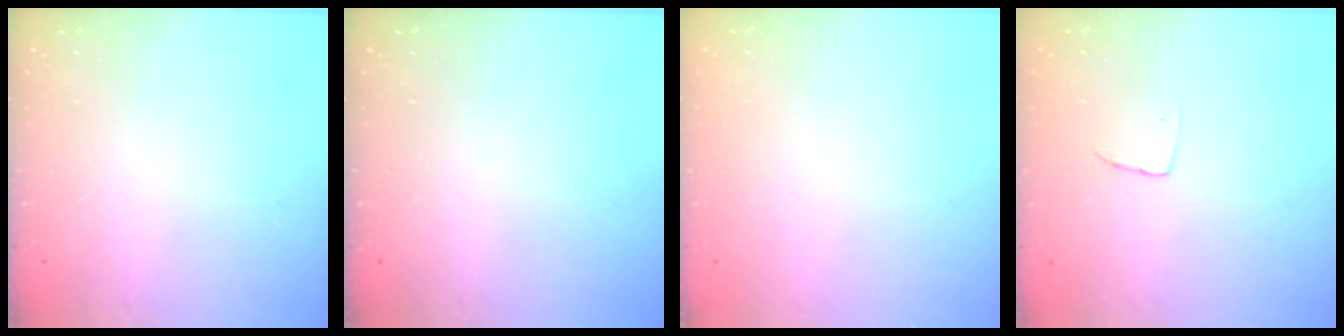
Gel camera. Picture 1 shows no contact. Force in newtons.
{"total": 0.0}
{"total": 0.0}
{"total": 2.9, "press": 2.9, "slide": 0.1}